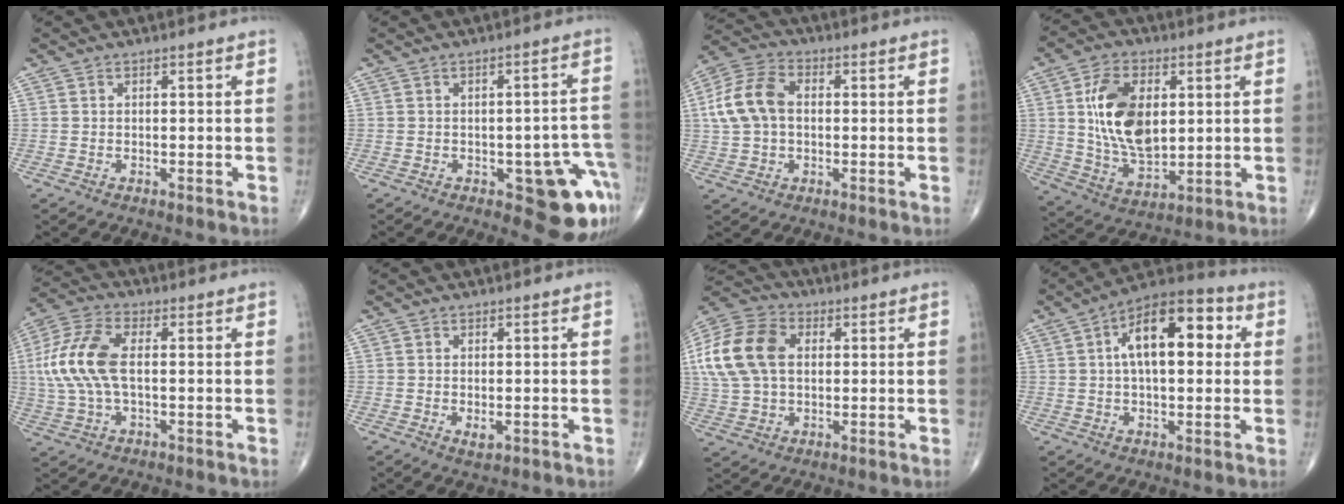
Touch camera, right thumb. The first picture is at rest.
{"total": 11.2, "force": [-4.8, 4.6, 9.1], "torque": [-0.064, 0.022, -0.052]}
{"total": 10.6, "force": [0.8, 7.3, 7.7], "torque": [-0.158, 0.027, 0.010]}
{"total": 15.4, "force": [2.8, 9.0, 12.3], "torque": [-0.209, -0.014, 0.058]}
{"total": 12.7, "force": [0.8, 6.4, 11.0], "torque": [-0.256, 0.022, 0.013]}
{"total": 1.8, "force": [-0.3, 0.9, 1.5], "torque": [-0.023, -0.005, -0.002]}
{"total": 18.3, "force": [3.3, 12.4, 13.0], "torque": [-0.284, 0.017, 0.057]}
{"total": 15.6, "force": [3.3, 7.6, 13.2], "torque": [-0.188, 0.027, 0.044]}